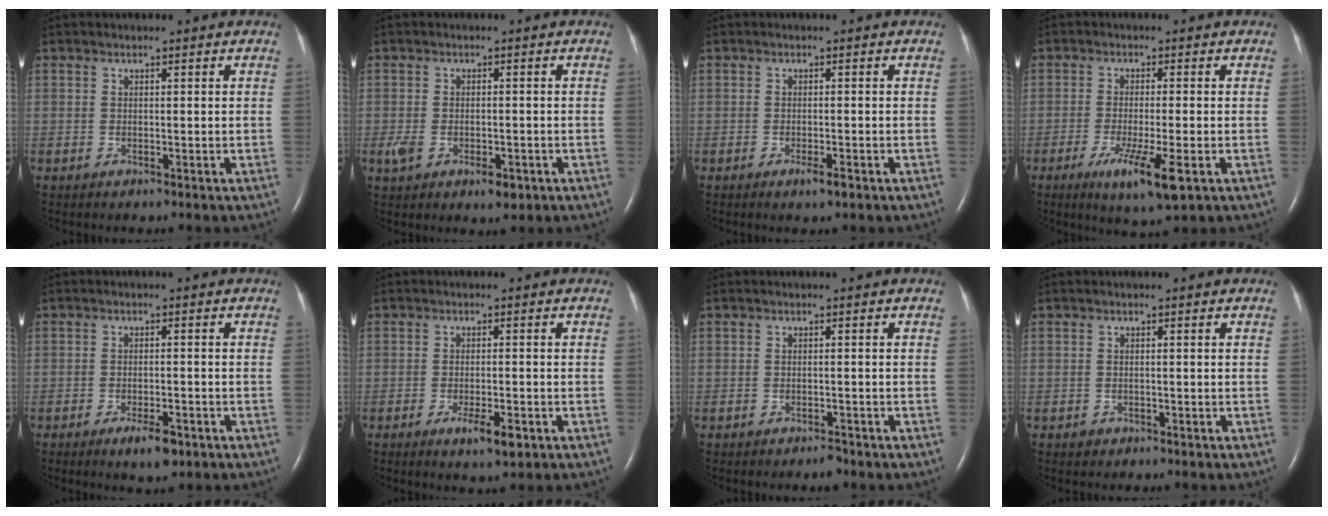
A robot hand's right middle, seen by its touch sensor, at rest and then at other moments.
{"total": 4.9, "force": [-2.0, 2.5, 3.7], "torque": [-0.070, -0.003, -0.022]}
{"total": 1.8, "force": [-1.1, 0.2, 1.4], "torque": [-0.026, -0.003, -0.016]}
{"total": 7.4, "force": [-3.3, 0.6, 6.6], "torque": [-0.120, -0.021, -0.051]}
{"total": 4.1, "force": [-2.5, 1.1, 3.0], "torque": [-0.054, -0.003, -0.035]}
{"total": 4.1, "force": [-2.0, 0.9, 3.4], "torque": [-0.060, -0.005, -0.029]}
{"total": 1.3, "force": [-1.1, 0.3, 0.6], "torque": [-0.012, -0.001, -0.013]}
{"total": 0.8, "force": [-0.5, 0.6, 0.0], "torque": [-0.004, 0.002, -0.009]}